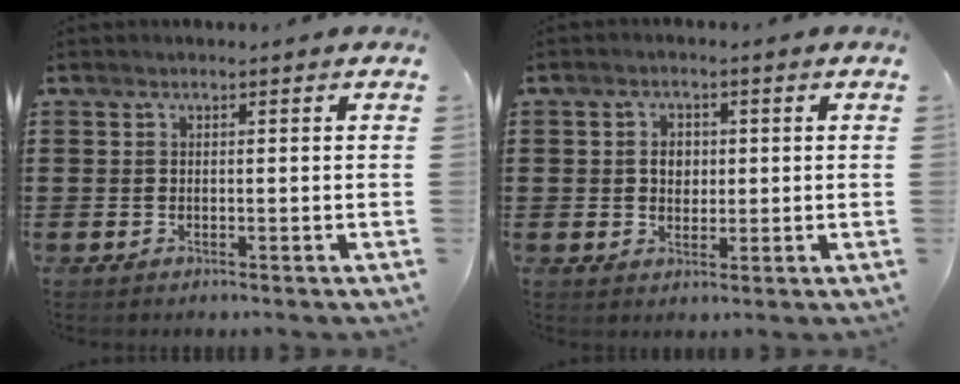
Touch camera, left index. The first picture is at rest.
{"total": 3.1, "force": [0.4, 2.4, 1.9], "torque": [-0.036, 0.007, 0.002]}